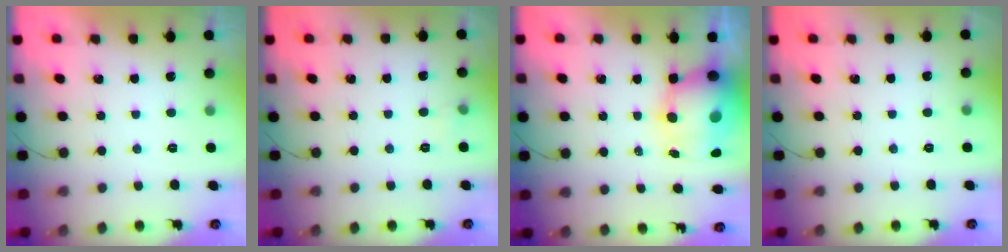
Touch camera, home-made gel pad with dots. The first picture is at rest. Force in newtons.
{"total": 2.9, "press": 2.8, "slide": 0.9}
{"total": 10.4, "press": 10.1, "slide": 2.5}
{"total": 2.4, "press": 1.6, "slide": 1.8}